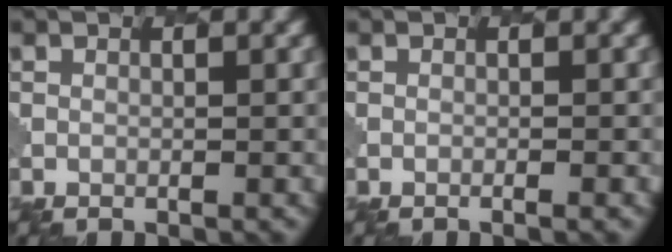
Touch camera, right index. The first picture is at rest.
{"total": 0.9, "force": [-0.4, 0.2, 0.7], "torque": [-0.002, 0.000, -0.010]}